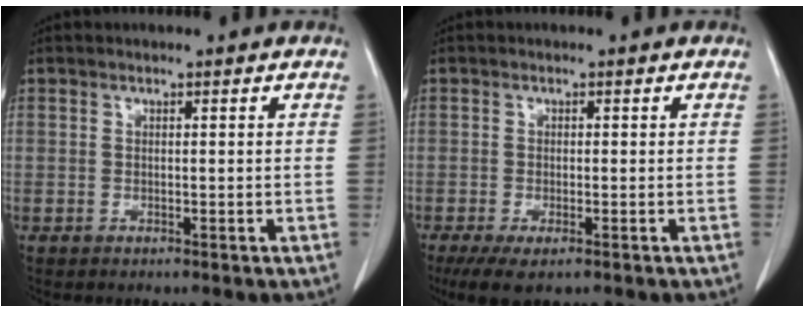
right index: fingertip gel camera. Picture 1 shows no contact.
{"total": 4.7, "force": [-2.9, 1.4, 3.4], "torque": [-0.060, -0.012, -0.046]}